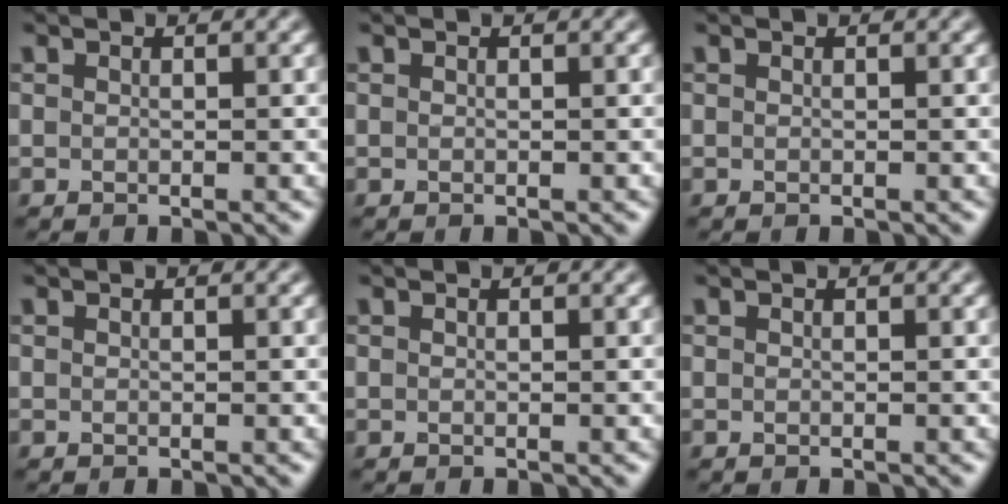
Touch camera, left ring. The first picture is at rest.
{"total": 0.0}
{"total": 0.0}
{"total": 0.0}
{"total": 0.0}
{"total": 0.0}